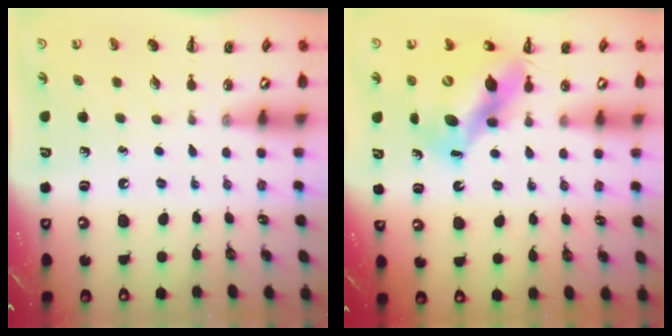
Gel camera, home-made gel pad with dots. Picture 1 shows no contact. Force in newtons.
{"total": 12.0, "press": 11.7, "slide": 2.8}